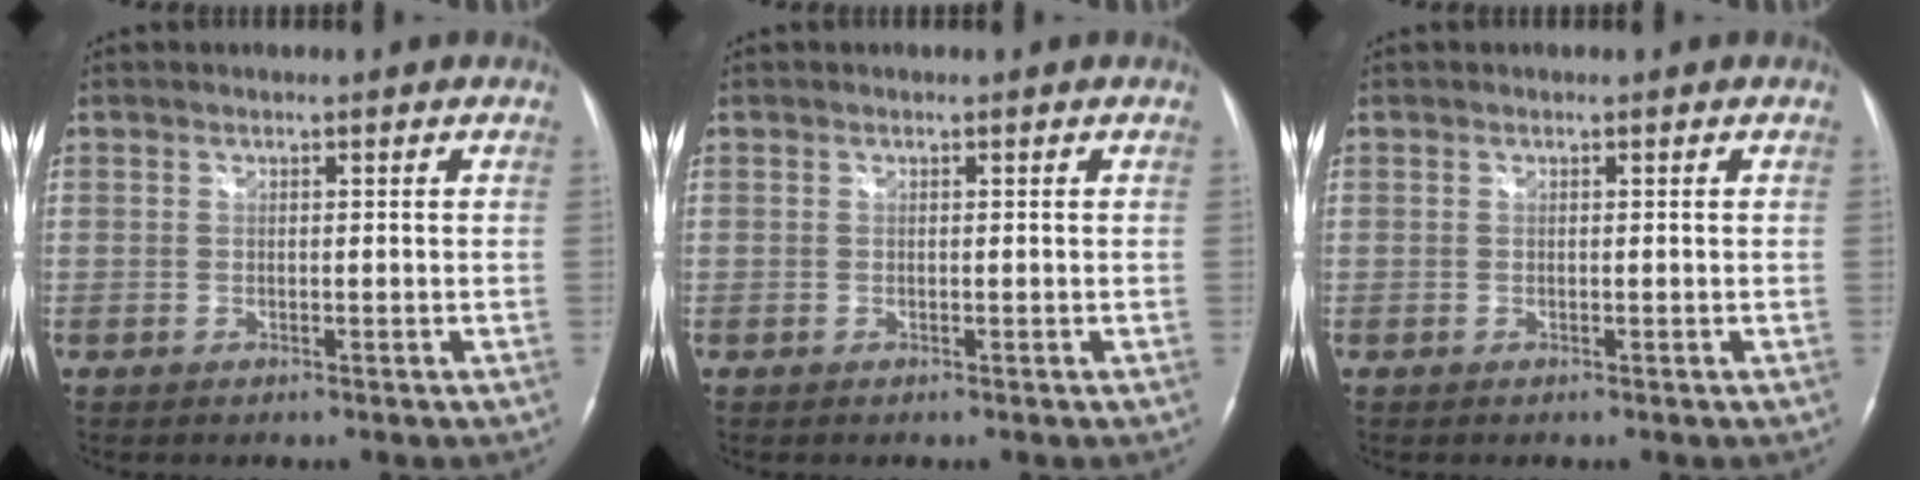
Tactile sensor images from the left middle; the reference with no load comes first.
{"total": 0.0}
{"total": 0.0}